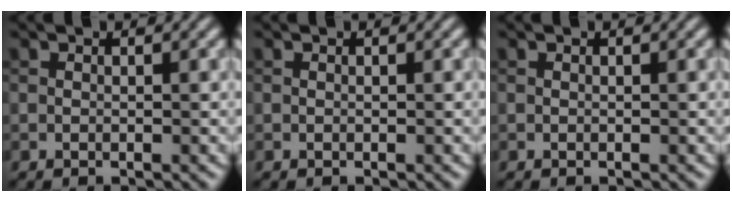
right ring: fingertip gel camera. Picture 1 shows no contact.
{"total": 0.0}
{"total": 0.0}